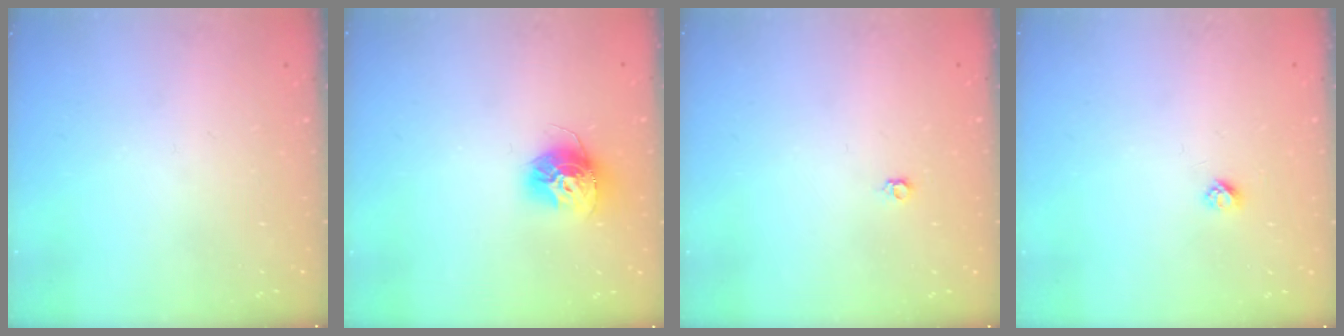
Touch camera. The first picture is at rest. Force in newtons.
{"total": 13.5, "press": 13.4, "slide": 1.2}
{"total": 3.1, "press": 3.0, "slide": 0.6}
{"total": 2.7, "press": 2.6, "slide": 0.3}